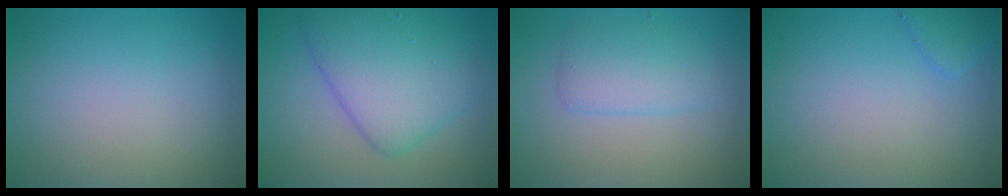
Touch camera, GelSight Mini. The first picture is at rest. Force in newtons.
{"total": 6.9, "press": 6.9, "slide": 0.1}
{"total": 2.9, "press": 2.9, "slide": 0.2}
{"total": 1.5, "press": 1.5, "slide": 0.1}